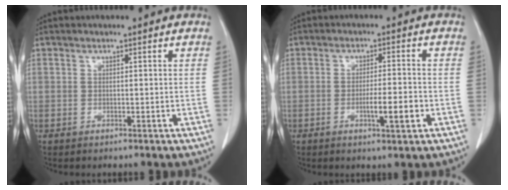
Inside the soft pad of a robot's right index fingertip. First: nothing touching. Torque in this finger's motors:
{"motor_torque": [0.67, -0.49, 0.21, 0.07]}